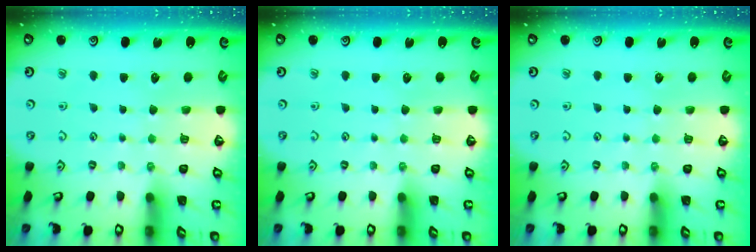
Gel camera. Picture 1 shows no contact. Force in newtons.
{"total": 0.0}
{"total": 0.0}